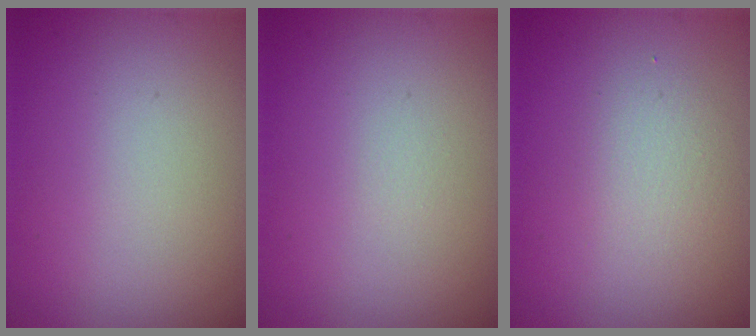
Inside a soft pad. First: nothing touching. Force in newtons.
{"total": 0.0}
{"total": 1.8, "press": 1.8, "slide": 0.1}